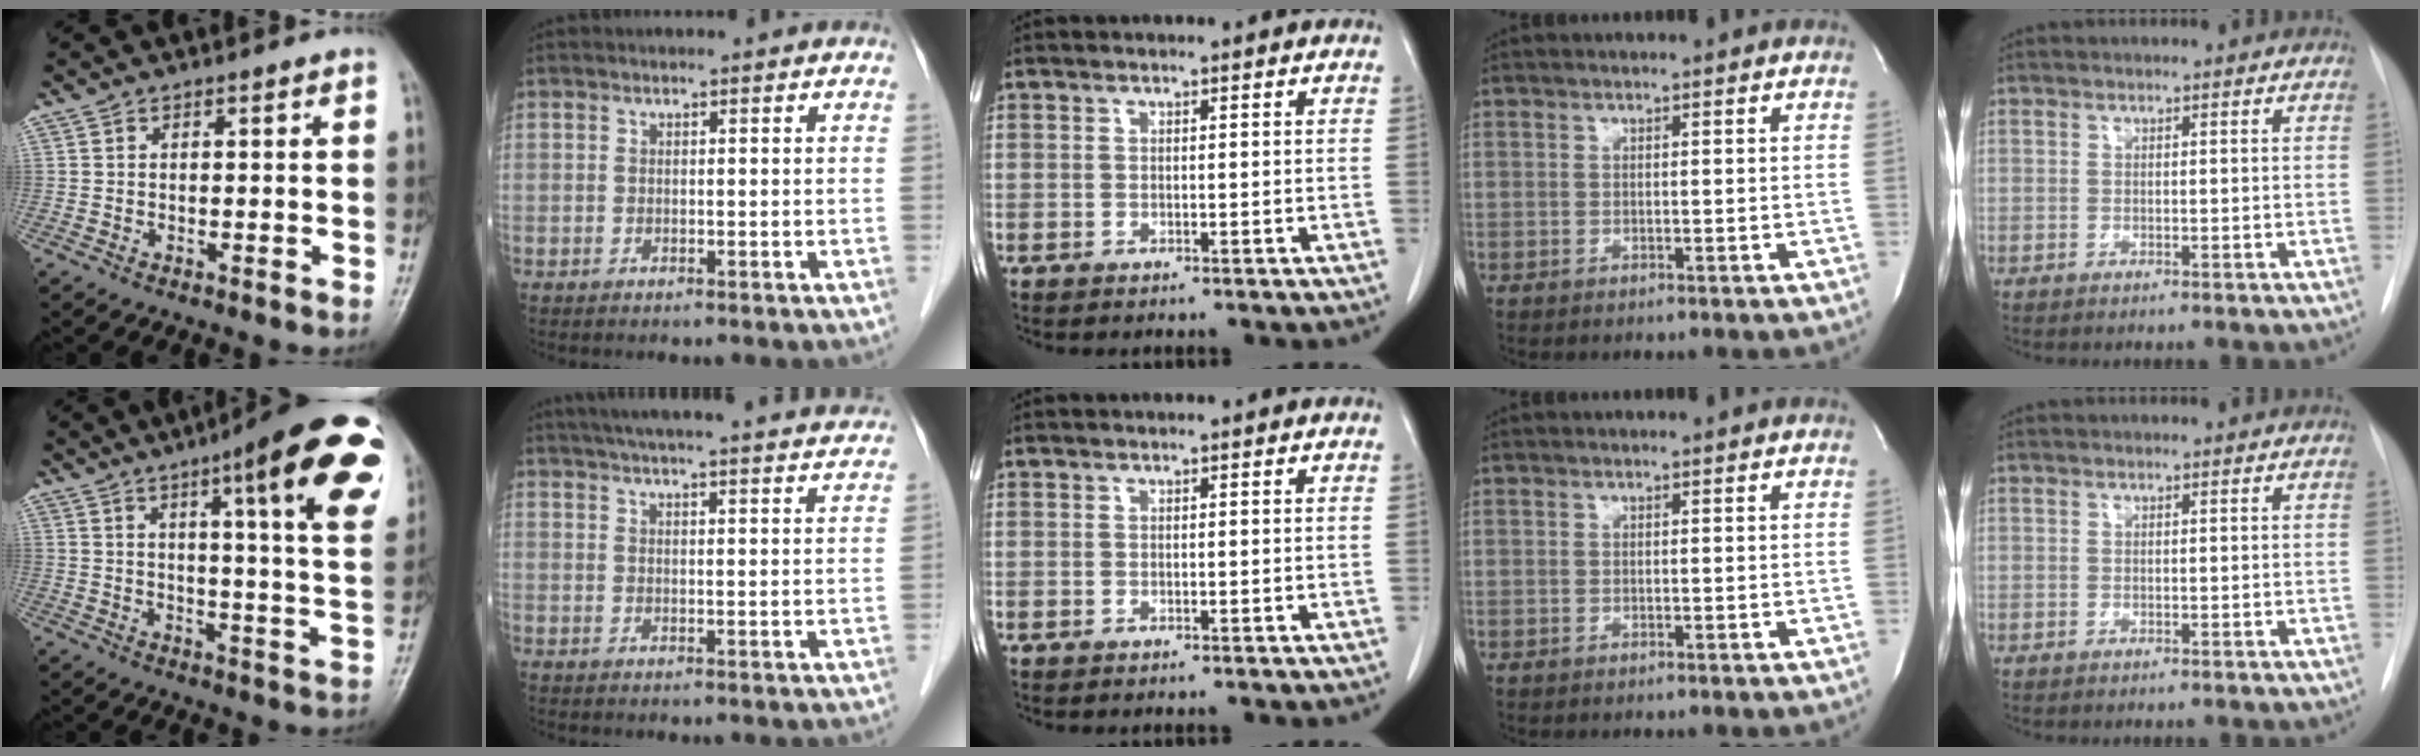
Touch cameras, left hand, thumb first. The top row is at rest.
{"thumb": {"total": 21.6, "force": [10.0, 3.8, 18.8], "torque": [-0.227, -0.027, 0.122]}, "index": {"total": 24.5, "force": [22.5, 1.4, 9.6], "torque": [-0.151, 0.001, 0.284]}}